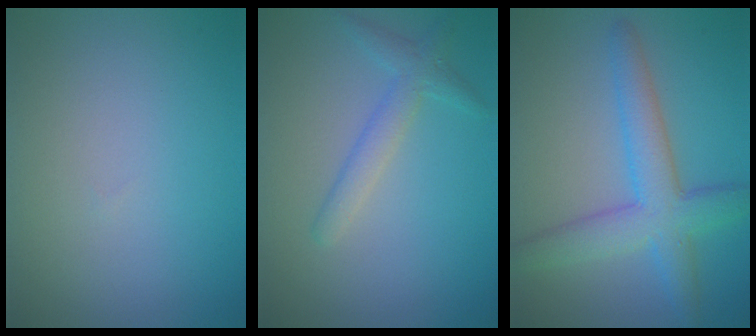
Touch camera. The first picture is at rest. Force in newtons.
{"total": 2.3, "press": 2.3, "slide": 0.1}
{"total": 5.4, "press": 5.3, "slide": 0.3}